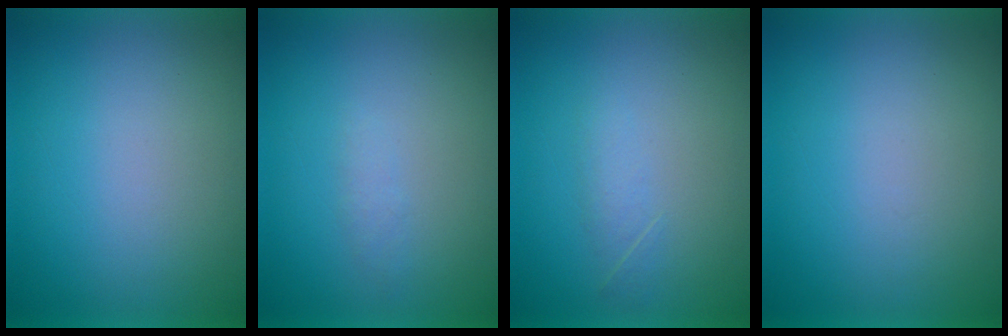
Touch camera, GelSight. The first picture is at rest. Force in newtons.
{"total": 1.2}
{"total": 1.7}
{"total": 0.0}